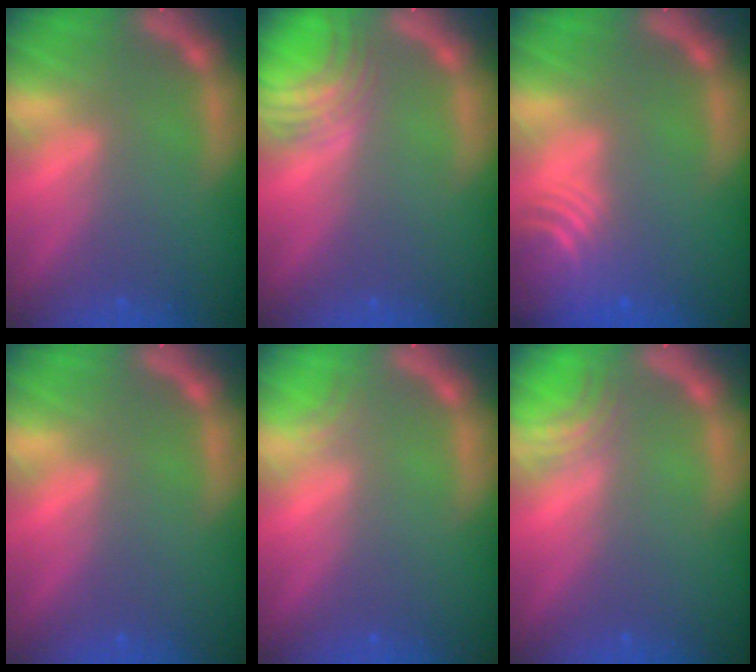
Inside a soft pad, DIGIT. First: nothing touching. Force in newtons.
{"total": 4.5}
{"total": 7.0}
{"total": 0.0}
{"total": 0.9}
{"total": 2.5}